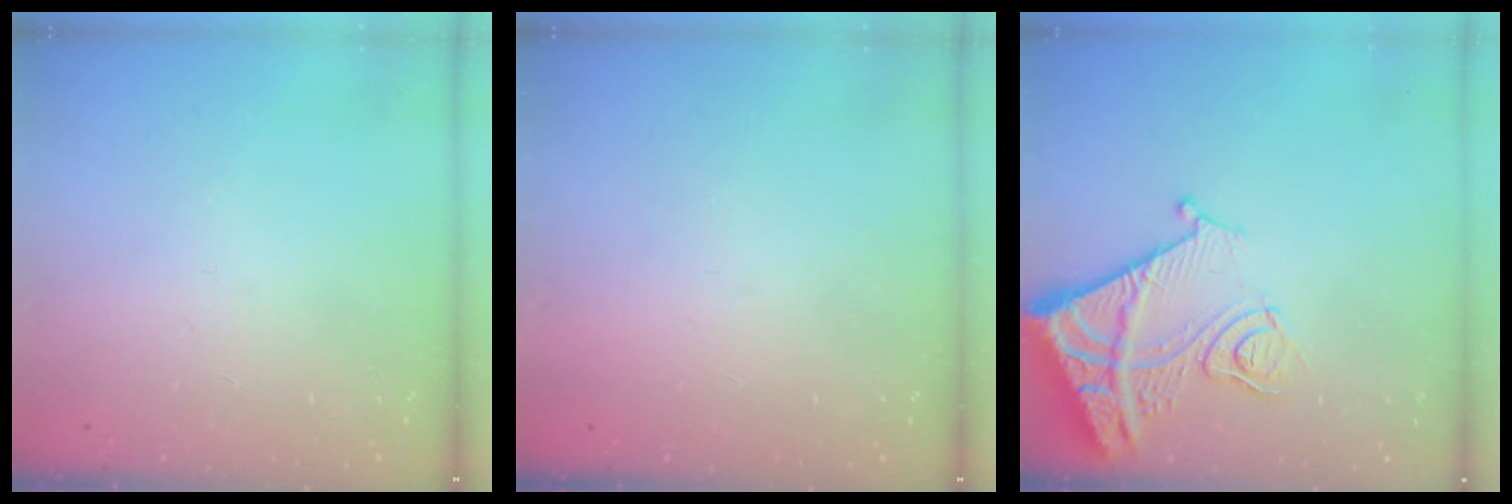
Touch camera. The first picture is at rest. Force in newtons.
{"total": 1.5, "press": 1.5, "slide": 0.1}
{"total": 13.8, "press": 13.8, "slide": 1.4}